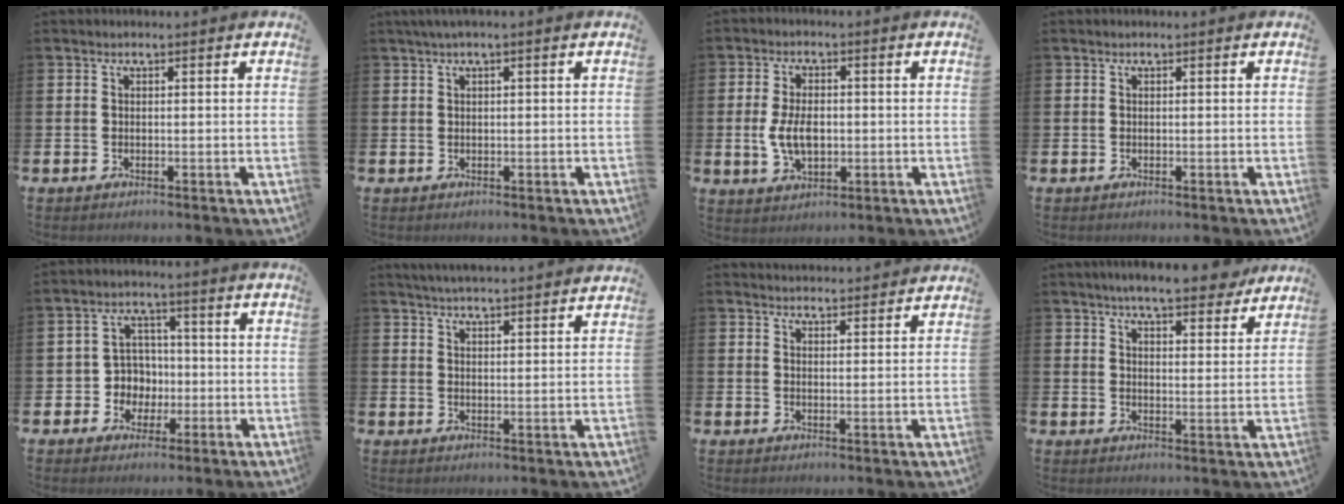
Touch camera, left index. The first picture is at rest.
{"total": 1.1, "force": [0.4, 0.0, 1.1], "torque": [-0.019, 0.002, 0.006]}
{"total": 5.5, "force": [-0.2, 3.3, 4.4], "torque": [-0.082, -0.001, -0.011]}
{"total": 0.0}
{"total": 4.9, "force": [-0.3, 4.8, 0.7], "torque": [-0.027, 0.001, -0.012]}
{"total": 4.2, "force": [4.1, -0.4, 0.2], "torque": [-0.020, -0.020, 0.076]}
{"total": 3.0, "force": [3.0, 0.3, -0.1], "torque": [-0.004, -0.017, 0.054]}
{"total": 7.2, "force": [6.8, 0.9, 2.3], "torque": [-0.040, -0.040, 0.117]}